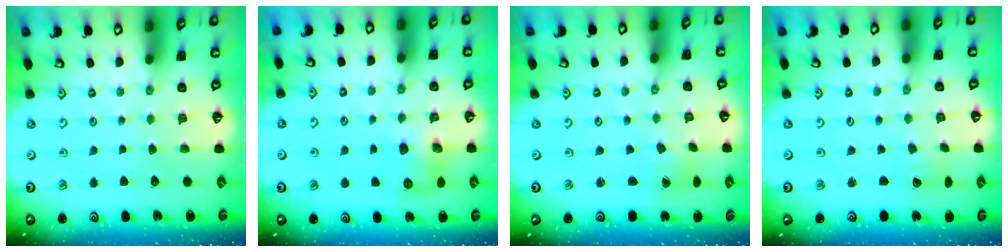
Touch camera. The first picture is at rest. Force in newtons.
{"total": 8.5, "press": 8.5, "slide": 0.8}
{"total": 0.6, "press": 0.6, "slide": 0.2}
{"total": 2.8, "press": 2.8, "slide": 0.1}